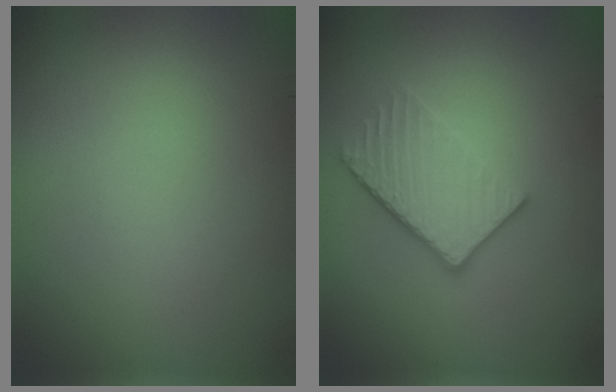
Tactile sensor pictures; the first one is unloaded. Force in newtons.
{"total": 3.7, "press": 3.3, "slide": 1.6}